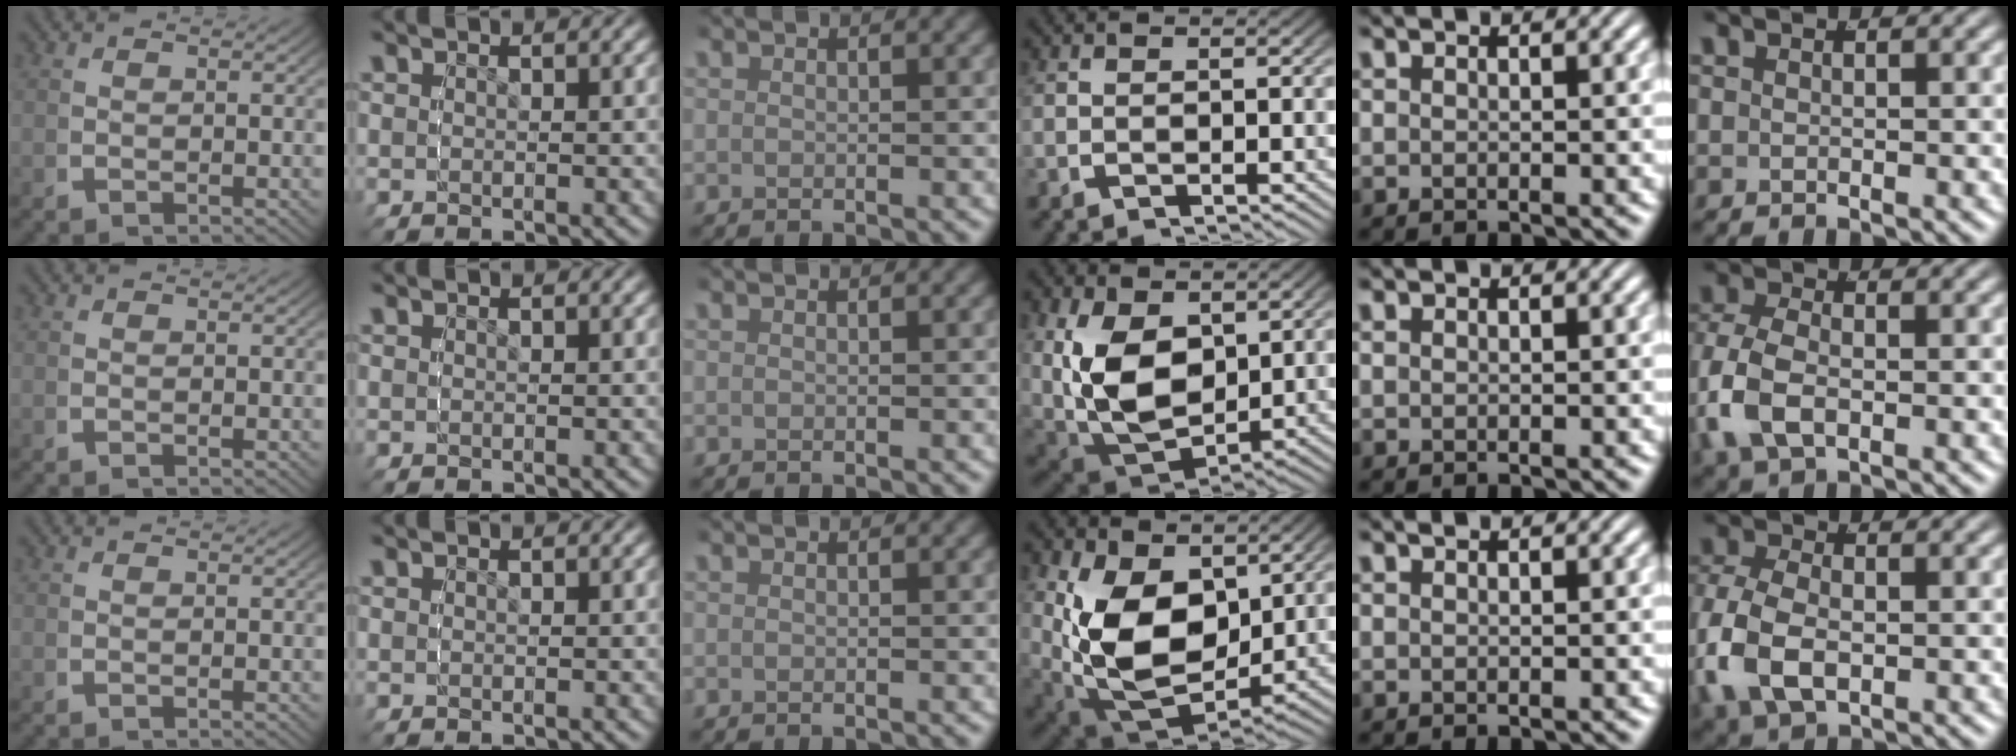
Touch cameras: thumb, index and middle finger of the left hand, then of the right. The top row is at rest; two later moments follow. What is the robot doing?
{"motion": "grasp_and_lifting", "object": "sponge"}